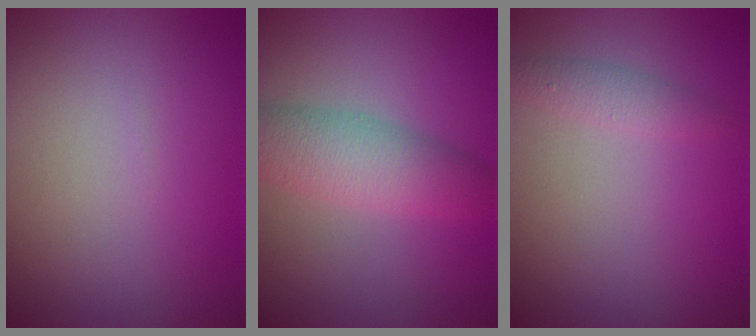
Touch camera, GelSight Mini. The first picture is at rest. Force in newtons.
{"total": 4.4, "press": 4.4, "slide": 0.1}
{"total": 1.3, "press": 1.3, "slide": 0.0}